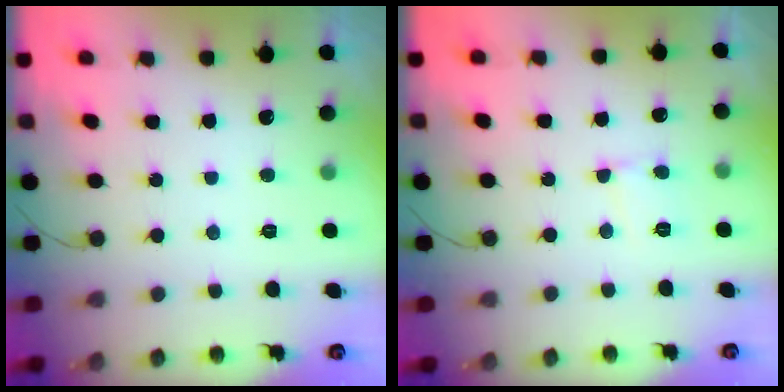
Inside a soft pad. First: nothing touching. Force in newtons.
{"total": 5.5, "press": 5.4, "slide": 0.5}